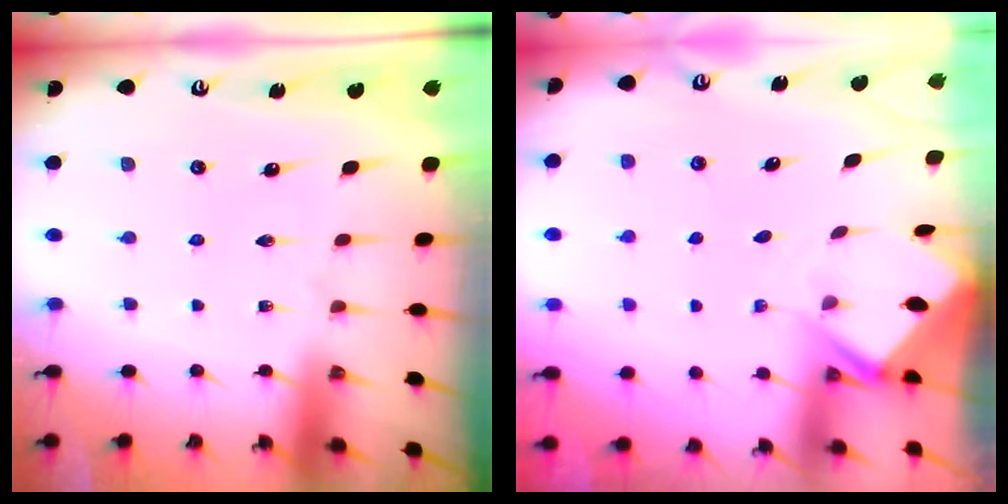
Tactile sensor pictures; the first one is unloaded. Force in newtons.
{"total": 2.4, "press": 2.4, "slide": 0.1}